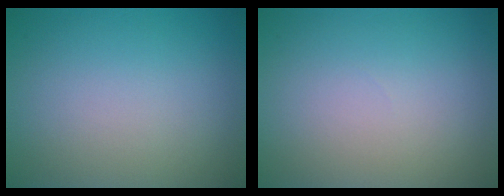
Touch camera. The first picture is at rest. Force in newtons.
{"total": 0.0}